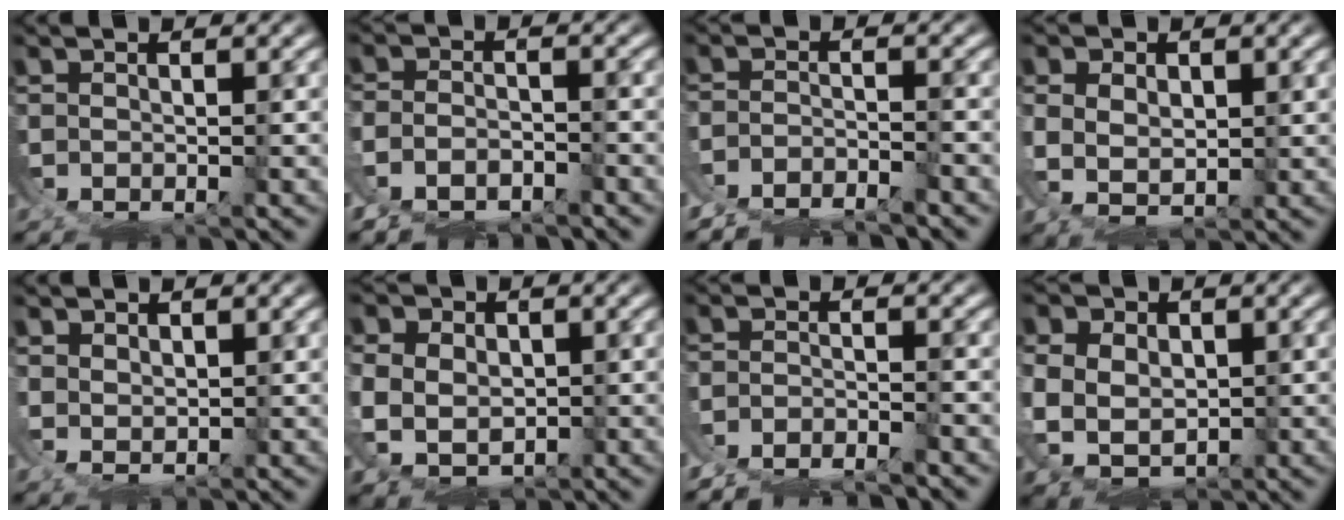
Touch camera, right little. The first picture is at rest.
{"total": 3.5, "force": [-2.5, 1.7, 1.7], "torque": [-0.041, -0.014, -0.037]}
{"total": 4.2, "force": [-3.8, 1.0, 1.5], "torque": [-0.019, -0.002, -0.065]}
{"total": 5.4, "force": [0.8, 3.7, 3.8], "torque": [-0.083, -0.023, 0.024]}
{"total": 2.2, "force": [1.8, 0.2, 1.2], "torque": [-0.028, -0.009, 0.044]}
{"total": 7.3, "force": [-0.4, 5.8, 4.4], "torque": [-0.105, -0.039, 0.011]}
{"total": 4.0, "force": [-3.7, 0.6, 1.4], "torque": [-0.016, -0.001, -0.062]}
{"total": 9.1, "force": [-0.9, 7.4, 5.2], "torque": [-0.132, -0.047, 0.002]}